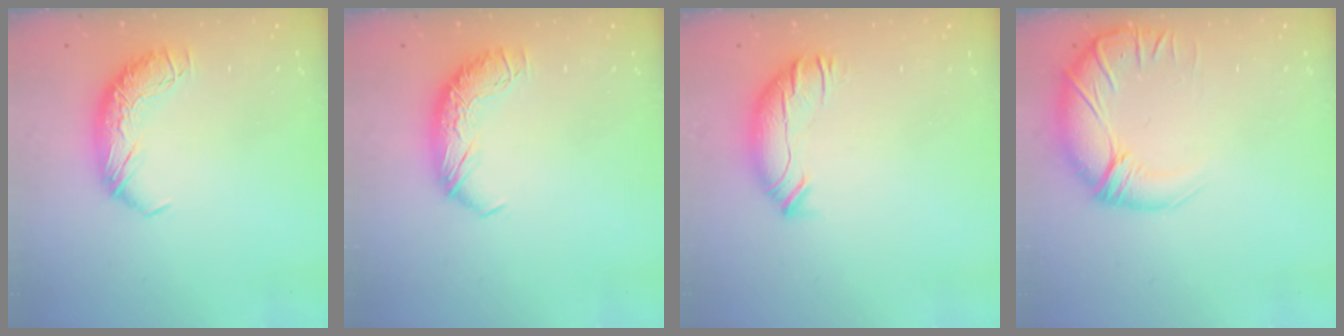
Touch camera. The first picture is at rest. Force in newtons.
{"total": 0.0}
{"total": 2.0, "press": 0.6, "slide": 1.9}
{"total": 3.1, "press": 0.4, "slide": 3.1}